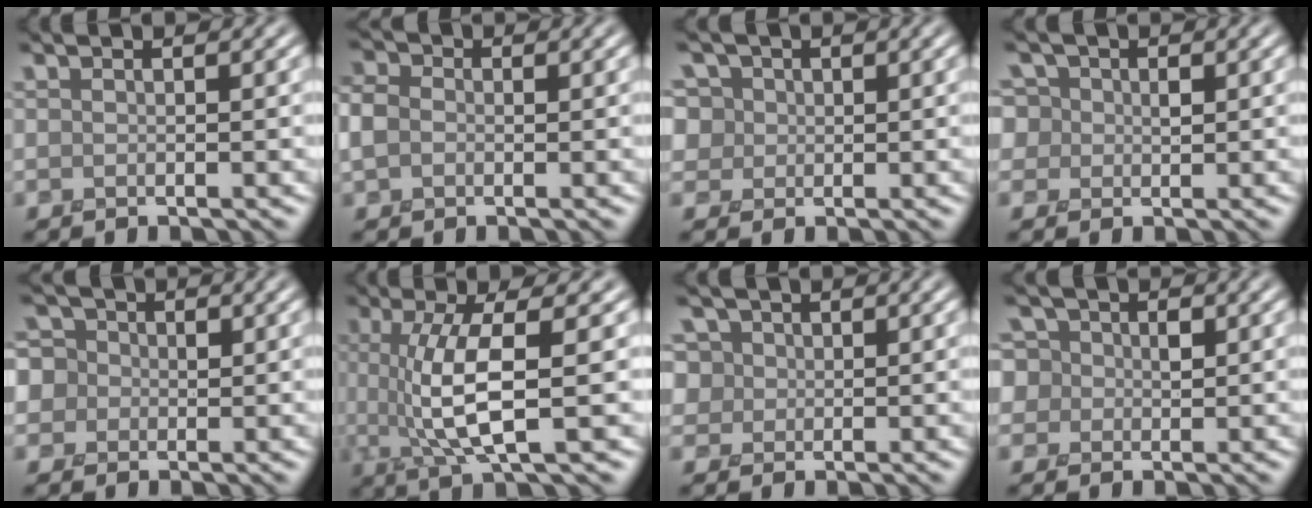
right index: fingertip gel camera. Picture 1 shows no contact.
{"total": 1.8, "force": [-0.3, 1.6, 0.6], "torque": [-0.014, 0.000, -0.012]}
{"total": 5.4, "force": [2.4, 4.4, 1.9], "torque": [-0.047, 0.020, 0.024]}
{"total": 4.3, "force": [1.7, 3.6, 1.7], "torque": [-0.026, 0.014, 0.012]}
{"total": 5.7, "force": [1.0, 5.3, 1.8], "torque": [-0.033, 0.039, -0.014]}
{"total": 6.3, "force": [0.0, 1.5, 6.1], "torque": [-0.118, -0.006, 0.009]}
{"total": 4.5, "force": [2.0, 3.7, 1.4], "torque": [-0.039, 0.014, 0.026]}
{"total": 5.1, "force": [1.8, 4.2, 2.1], "torque": [-0.028, 0.023, 0.007]}